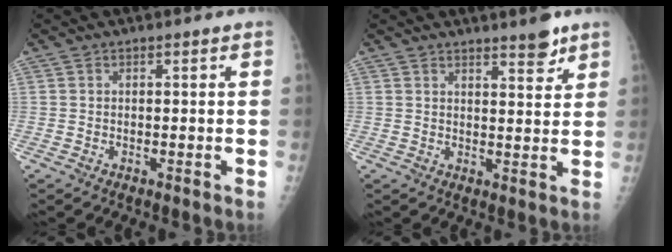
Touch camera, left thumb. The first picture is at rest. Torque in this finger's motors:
{"motor_torque": [0.27, 0.10, -0.37, -0.20, 0.03]}